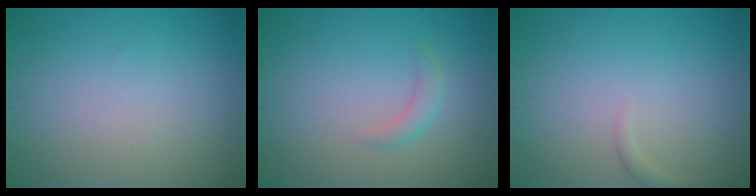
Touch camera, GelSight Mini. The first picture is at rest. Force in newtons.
{"total": 1.4, "press": 1.4, "slide": 0.0}
{"total": 0.8, "press": 0.8, "slide": 0.1}